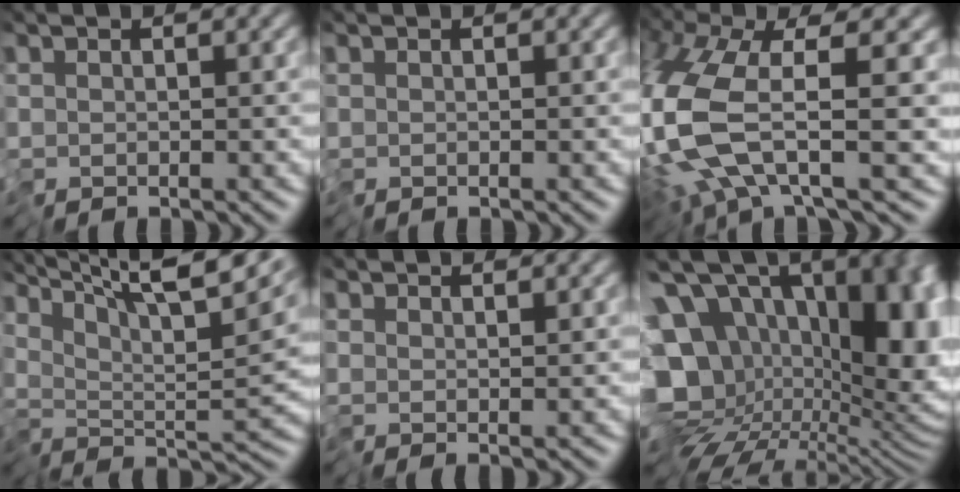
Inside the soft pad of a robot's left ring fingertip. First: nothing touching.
{"total": 0.0}
{"total": 8.2, "force": [-2.0, 2.0, 7.7], "torque": [-0.190, 0.002, -0.050]}
{"total": 14.4, "force": [10.6, 2.5, 9.4], "torque": [-0.164, 0.024, 0.148]}
{"total": 1.2, "force": [0.9, -0.7, -0.5], "torque": [0.008, 0.008, 0.020]}
{"total": 20.5, "force": [2.9, 15.4, 13.2], "torque": [-0.214, -0.012, 0.056]}